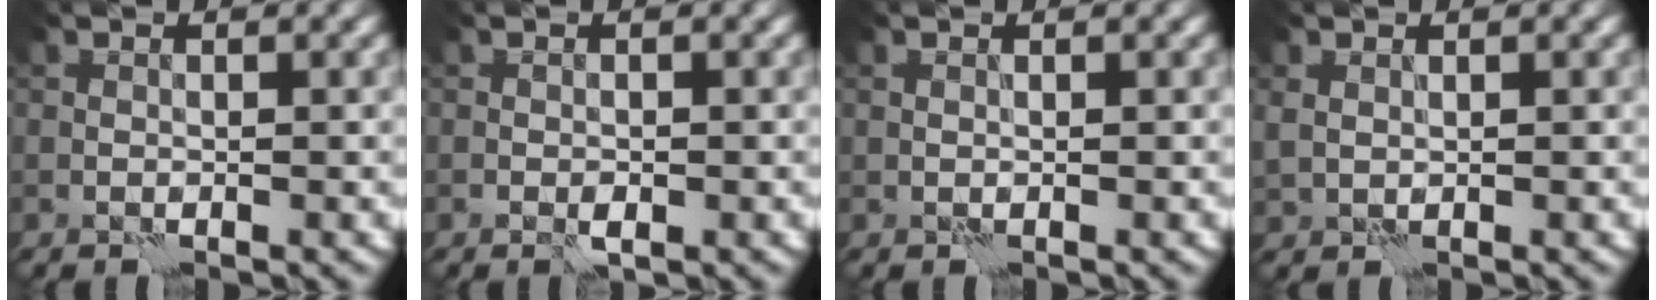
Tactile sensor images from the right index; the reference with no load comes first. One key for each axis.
{"total": 0.8, "fx": -0.4, "fy": 0.4, "fz": 0.6, "tx": -0.010, "ty": 0.000, "tz": -0.007}
{"total": 0.0}
{"total": 1.2, "fx": 0.5, "fy": 1.0, "fz": 0.5, "tx": -0.009, "ty": -0.004, "tz": 0.015}